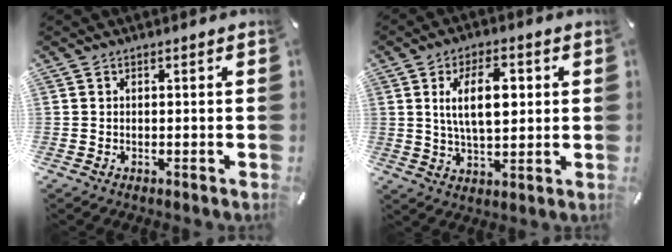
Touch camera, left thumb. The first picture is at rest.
{"total": 11.1, "force": [2.5, 5.8, 9.1], "torque": [-0.163, -0.002, 0.035]}